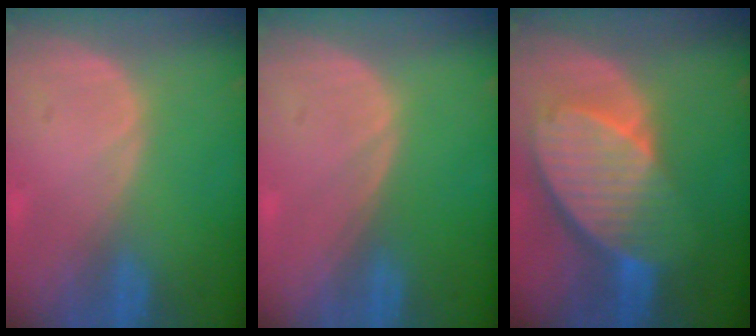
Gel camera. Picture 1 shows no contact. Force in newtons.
{"total": 0.0}
{"total": 10.2, "press": 8.9, "slide": 5.1}